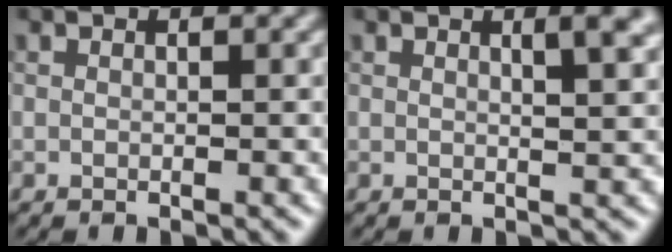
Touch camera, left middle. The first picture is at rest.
{"total": 3.2, "force": [1.4, 1.0, 2.7], "torque": [-0.020, 0.004, 0.016]}